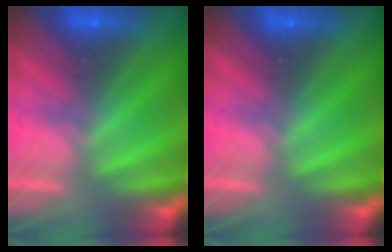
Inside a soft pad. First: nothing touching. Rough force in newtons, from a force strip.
{"total": 0.0}